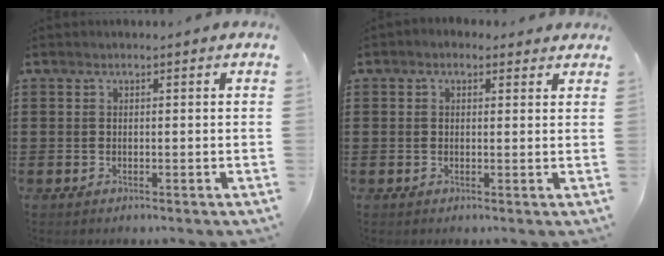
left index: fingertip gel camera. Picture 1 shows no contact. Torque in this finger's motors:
{"motor_torque": [2.14, 0.00, 0.29, 0.06]}